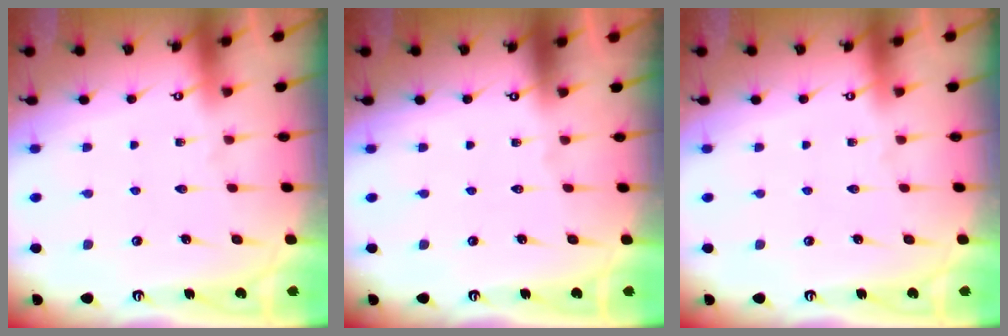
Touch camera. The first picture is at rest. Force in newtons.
{"total": 0.0}
{"total": 0.0}